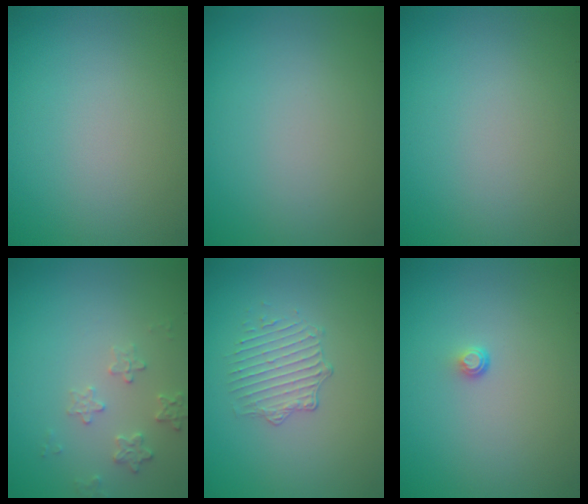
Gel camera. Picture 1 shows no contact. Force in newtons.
{"total": 0.0}
{"total": 0.0}
{"total": 1.9, "press": 1.8, "slide": 0.2}
{"total": 1.9, "press": 1.4, "slide": 1.4}
{"total": 0.7, "press": 0.4, "slide": 0.6}